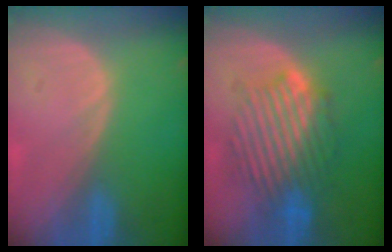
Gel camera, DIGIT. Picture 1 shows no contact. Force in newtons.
{"total": 9.0, "press": 8.8, "slide": 1.8}